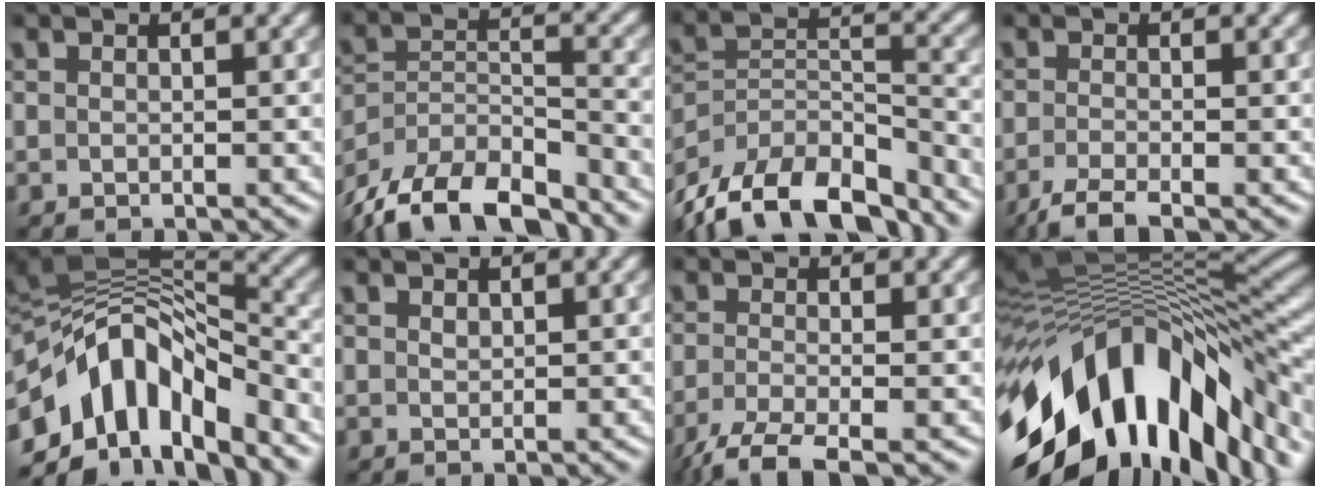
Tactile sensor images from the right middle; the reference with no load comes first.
{"total": 12.8, "force": [-10.9, 4.5, 5.0], "torque": [-0.089, -0.008, -0.170]}
{"total": 14.2, "force": [-11.5, 5.9, 5.9], "torque": [-0.104, 0.004, -0.178]}
{"total": 2.8, "force": [-2.0, 0.4, 1.9], "torque": [-0.035, -0.009, -0.050]}
{"total": 11.6, "force": [-5.1, 6.4, 8.2], "torque": [-0.130, 0.016, -0.096]}
{"total": 0.5, "force": [0.3, 0.3, 0.2], "torque": [-0.004, 0.000, 0.007]}
{"total": 4.1, "force": [-2.8, 0.8, 2.8], "torque": [-0.053, -0.012, -0.065]}
{"total": 16.3, "force": [-6.8, 8.2, 12.2], "torque": [-0.212, 0.000, -0.114]}